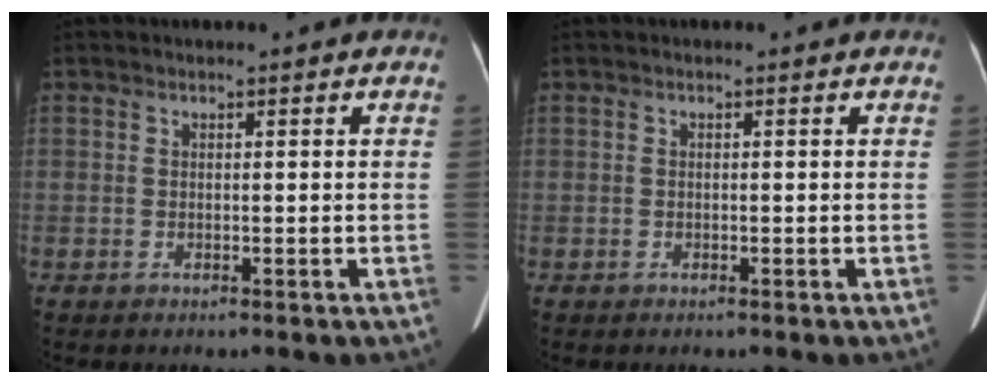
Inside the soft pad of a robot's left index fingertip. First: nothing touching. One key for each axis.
{"total": 0.0}